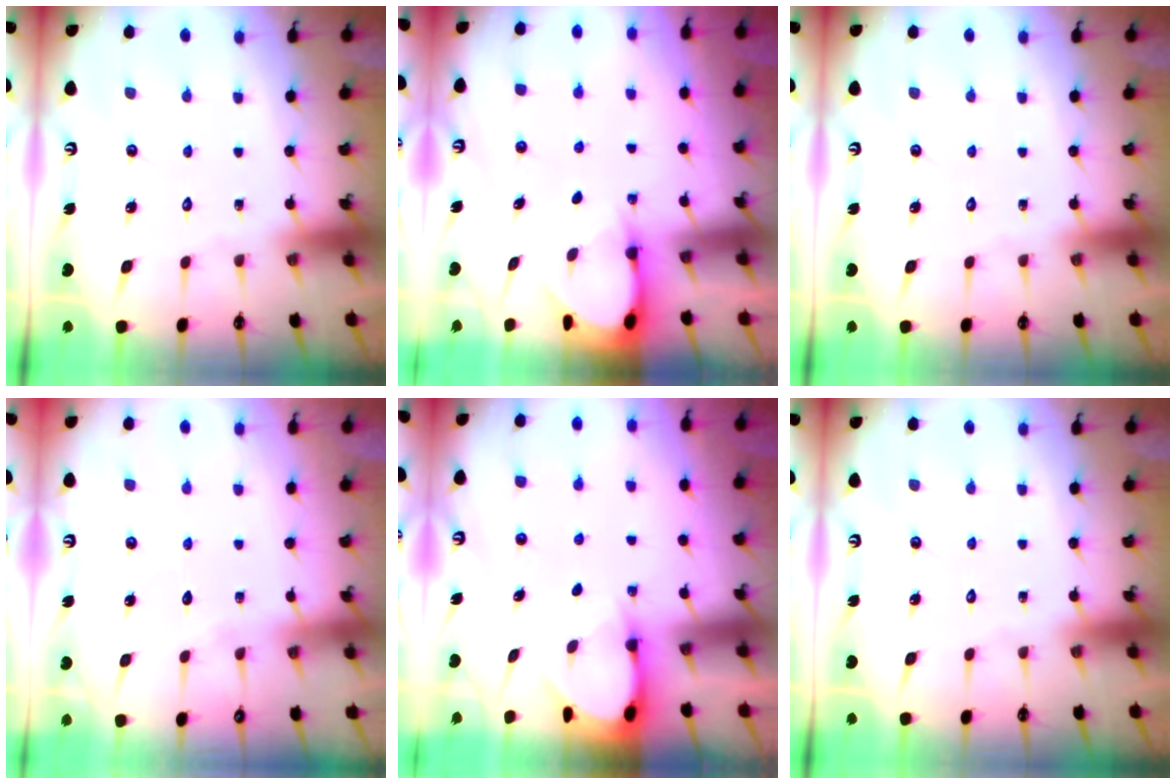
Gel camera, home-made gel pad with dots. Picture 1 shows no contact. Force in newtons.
{"total": 3.1, "press": 3.1, "slide": 0.4}
{"total": 0.0}
{"total": 5.4, "press": 5.4, "slide": 0.8}
{"total": 3.1, "press": 3.1, "slide": 0.4}
{"total": 0.0}